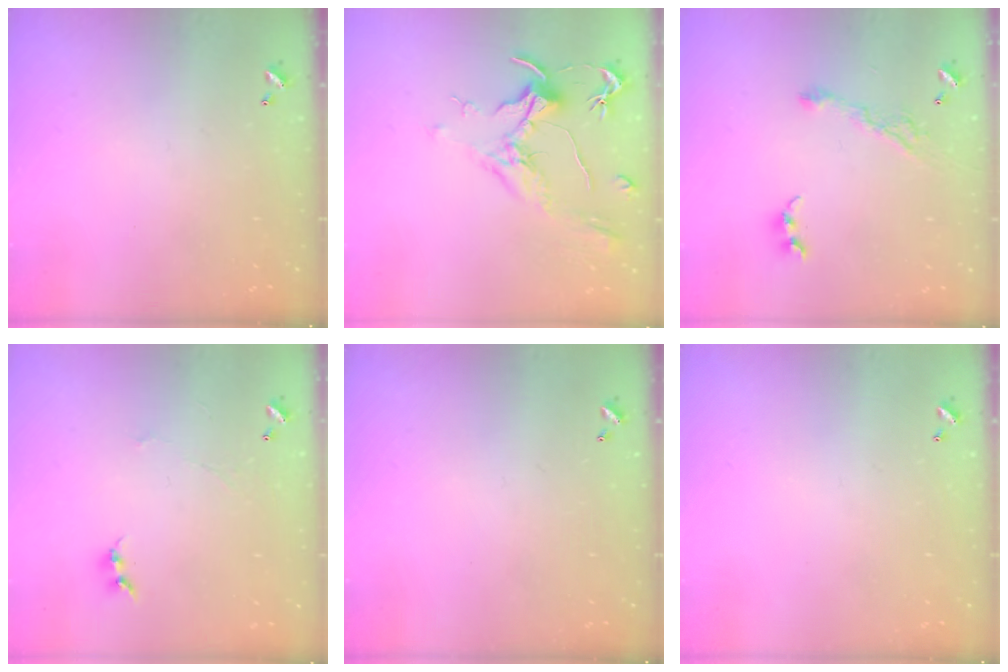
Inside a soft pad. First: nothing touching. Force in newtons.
{"total": 2.1, "press": 2.0, "slide": 0.8}
{"total": 5.7, "press": 5.6, "slide": 0.9}
{"total": 0.6, "press": 0.3, "slide": 0.5}
{"total": 0.0}
{"total": 0.0}